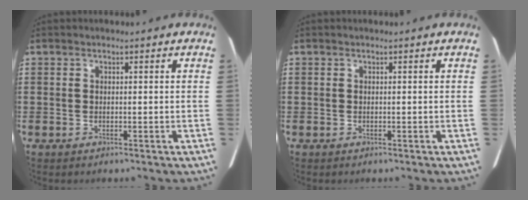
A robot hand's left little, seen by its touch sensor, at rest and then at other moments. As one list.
[{"total": 0.0}]